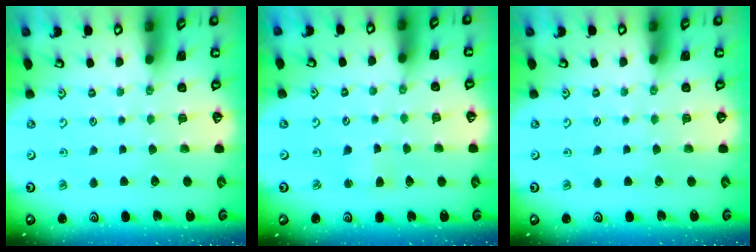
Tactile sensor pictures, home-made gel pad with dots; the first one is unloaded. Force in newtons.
{"total": 3.1, "press": 3.1, "slide": 0.4}
{"total": 0.0}